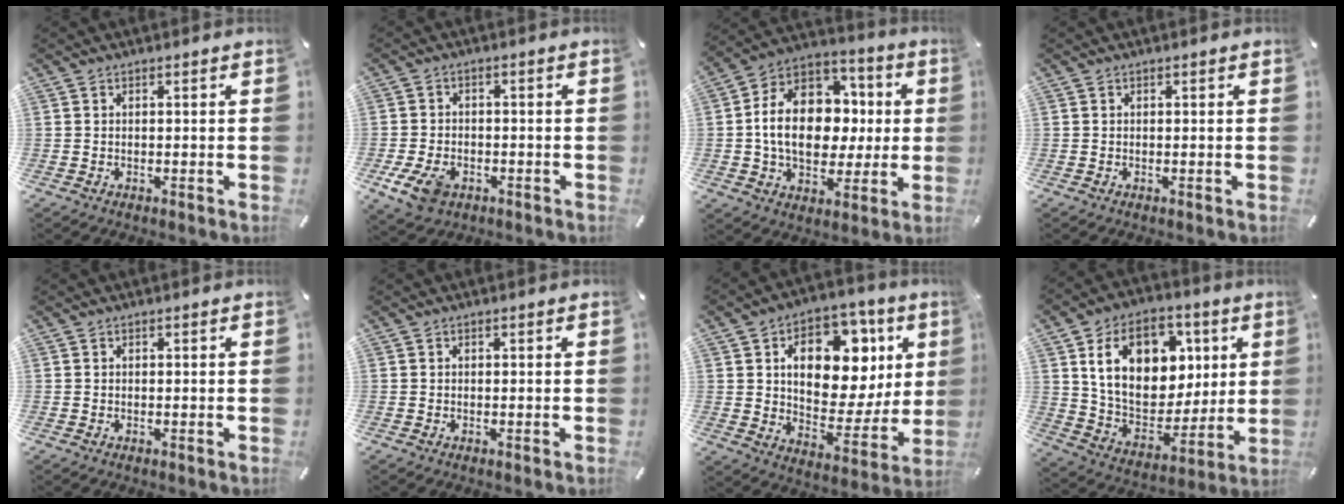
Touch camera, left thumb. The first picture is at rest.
{"total": 7.2, "force": [-2.9, 5.0, 4.2], "torque": [-0.096, 0.003, -0.057]}
{"total": 17.4, "force": [-0.4, 13.6, 10.8], "torque": [-0.211, 0.009, -0.002]}
{"total": 0.0}
{"total": 0.0}
{"total": 0.0}
{"total": 19.0, "force": [7.2, 12.3, 12.6], "torque": [-0.167, -0.039, 0.122]}
{"total": 19.8, "force": [6.9, 14.5, 11.6], "torque": [-0.190, -0.018, 0.126]}